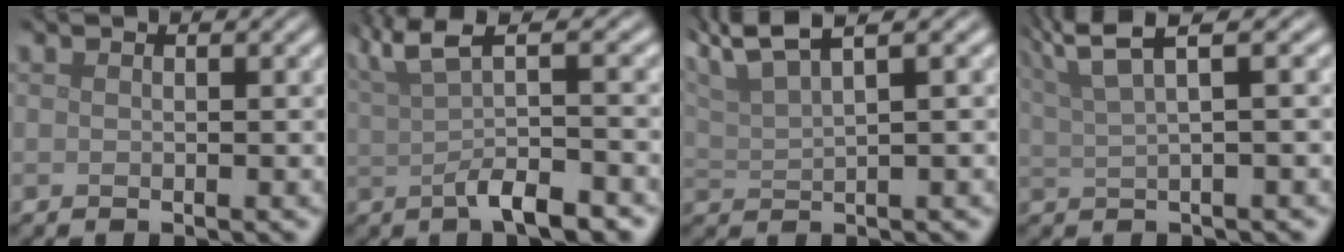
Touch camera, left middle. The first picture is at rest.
{"total": 6.4, "force": [0.4, 1.9, 6.1], "torque": [-0.095, 0.004, 0.000]}
{"total": 5.9, "force": [4.5, 1.1, 3.6], "torque": [-0.071, 0.027, 0.074]}
{"total": 5.1, "force": [3.0, 0.9, 4.0], "torque": [-0.069, 0.018, 0.051]}